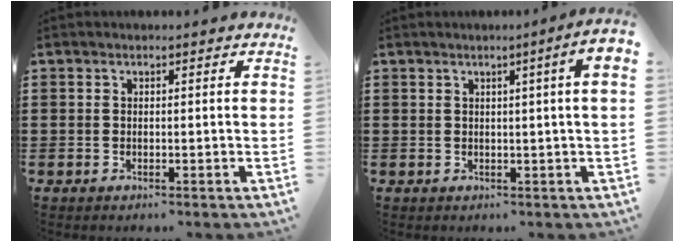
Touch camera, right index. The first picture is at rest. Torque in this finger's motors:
{"motor_torque": [0.98, -0.17, 0.25, 0.10]}